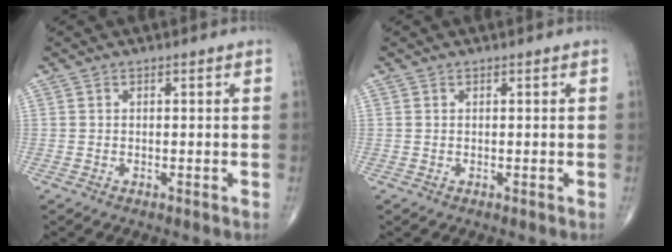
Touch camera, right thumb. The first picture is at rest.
{"total": 0.0}